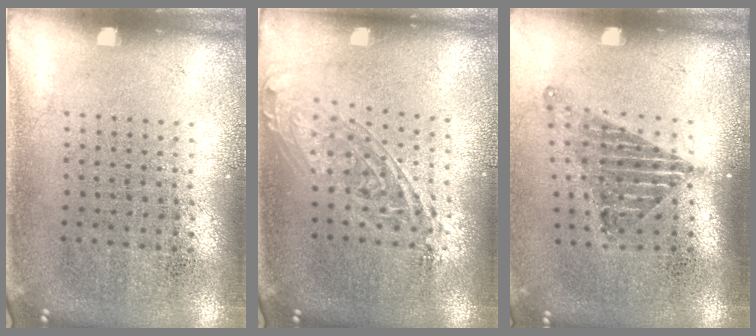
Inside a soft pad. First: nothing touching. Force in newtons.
{"total": 1.7, "press": 1.4, "slide": 0.9}
{"total": 1.4, "press": 1.1, "slide": 0.9}